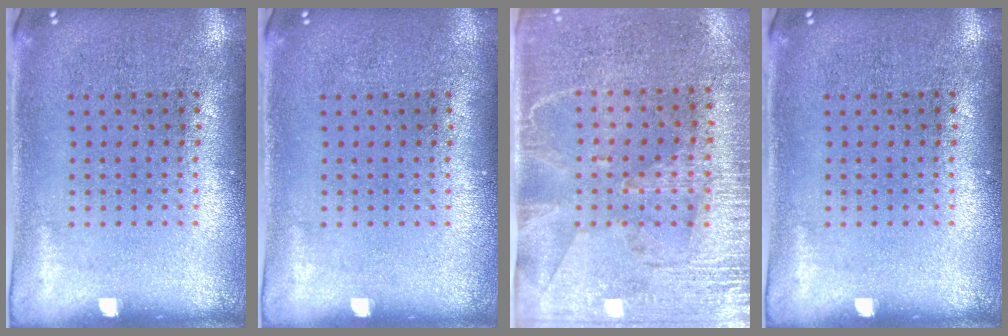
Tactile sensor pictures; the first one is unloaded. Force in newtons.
{"total": 0.0}
{"total": 2.9, "press": 2.6, "slide": 1.4}
{"total": 0.0}